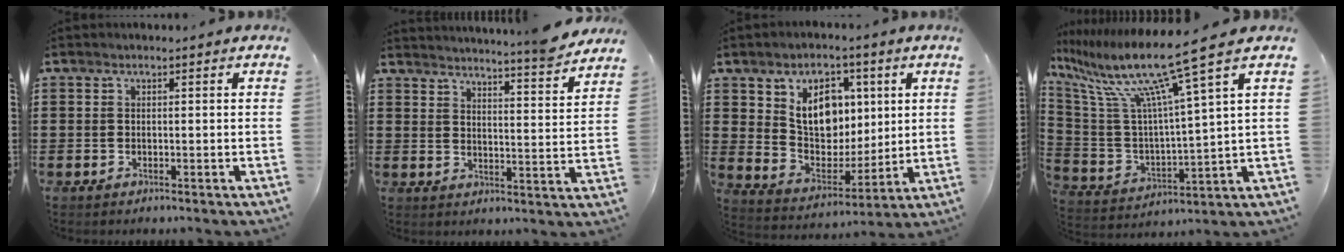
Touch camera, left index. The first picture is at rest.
{"total": 5.4, "force": [5.1, -0.9, 1.5], "torque": [-0.034, -0.044, 0.084]}
{"total": 10.0, "force": [3.9, 7.4, 5.5], "torque": [-0.101, 0.002, 0.073]}
{"total": 13.6, "force": [9.6, 0.1, 9.6], "torque": [-0.228, -0.063, 0.152]}